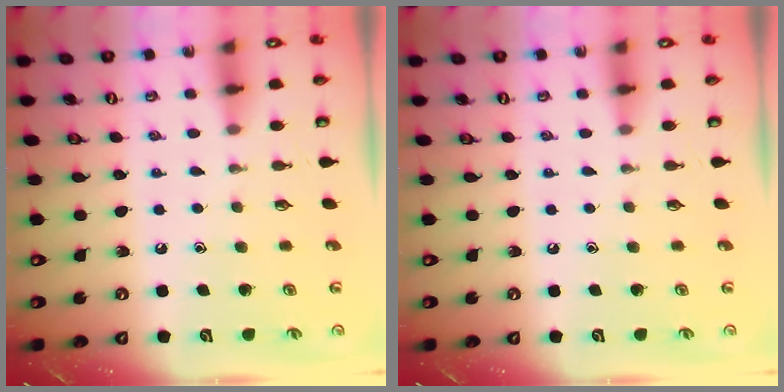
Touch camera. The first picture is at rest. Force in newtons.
{"total": 0.0}